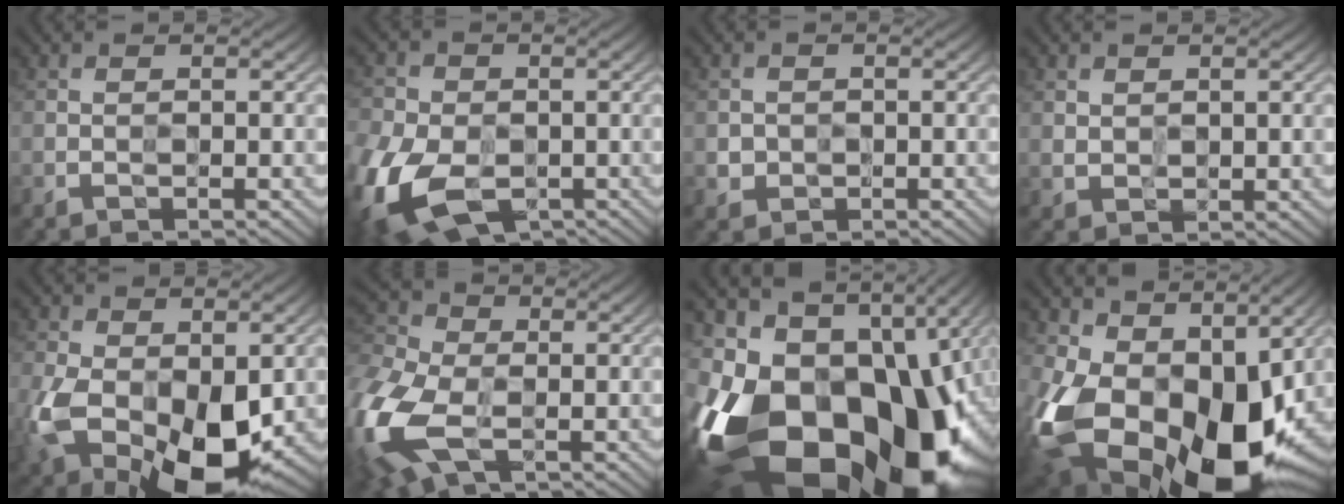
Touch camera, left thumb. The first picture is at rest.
{"total": 15.3, "force": [-6.6, 9.8, 9.6], "torque": [-0.227, -0.054, -0.102]}
{"total": 2.5, "force": [-0.5, 2.3, 0.6], "torque": [-0.004, -0.013, -0.009]}
{"total": 2.2, "force": [1.4, 1.6, 0.8], "torque": [-0.021, -0.003, 0.031]}
{"total": 14.8, "force": [-3.8, 9.1, 11.0], "torque": [-0.235, -0.062, -0.042]}
{"total": 15.1, "force": [-4.4, 9.3, 11.1], "torque": [-0.279, -0.034, -0.077]}
{"total": 23.1, "force": [-9.0, 15.3, 14.7], "torque": [-0.294, -0.066, -0.119]}
{"total": 18.2, "force": [-1.8, 12.3, 13.3], "torque": [-0.294, -0.054, -0.011]}